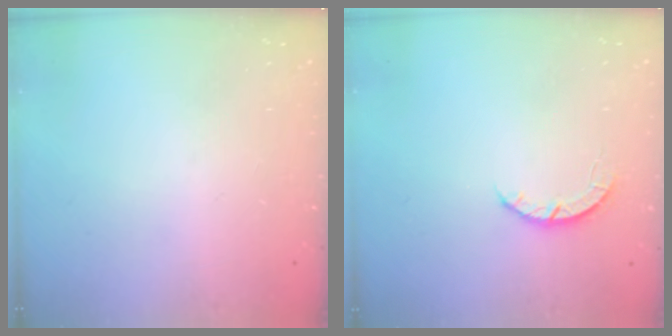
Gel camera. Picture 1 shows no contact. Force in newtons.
{"total": 2.7, "press": 2.6, "slide": 0.4}